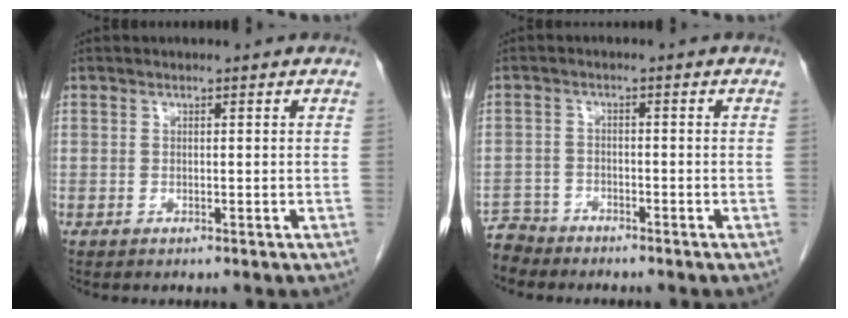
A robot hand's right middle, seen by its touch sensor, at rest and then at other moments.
{"total": 4.2, "force": [-4.0, 1.1, -0.7], "torque": [0.017, -0.010, -0.079]}